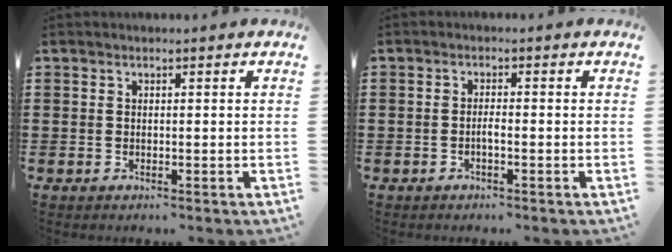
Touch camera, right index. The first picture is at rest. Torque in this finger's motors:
{"motor_torque": [0.00, 0.01, 0.04, 0.03]}